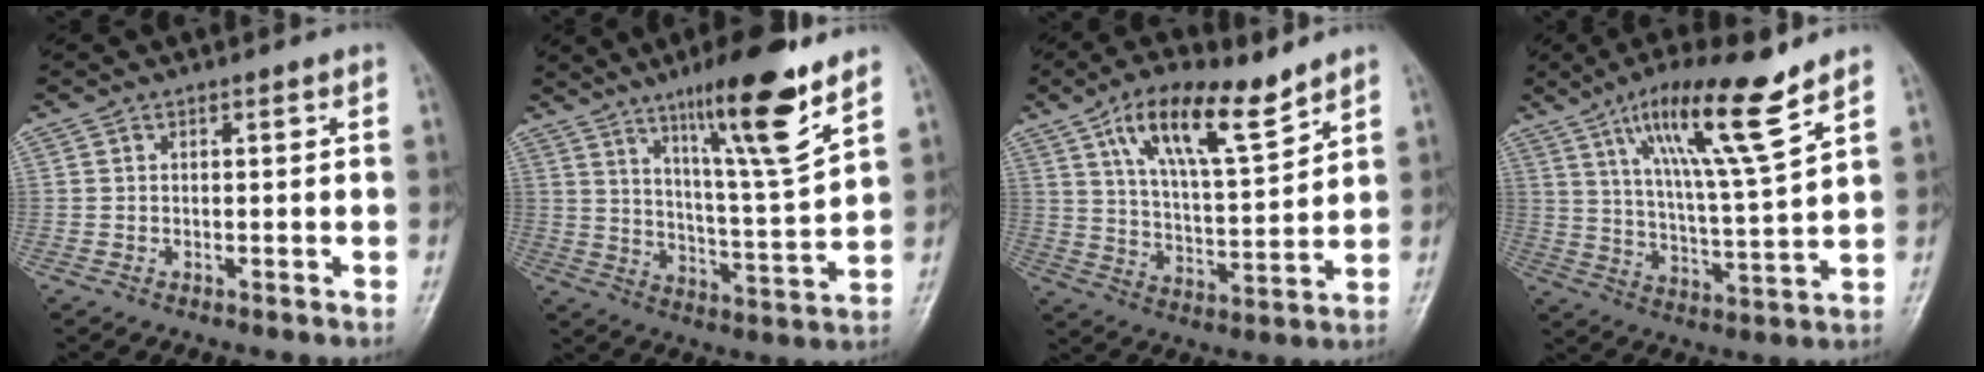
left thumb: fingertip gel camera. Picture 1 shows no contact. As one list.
[{"total": 15.8, "force": [10.0, 1.6, 12.2], "torque": [-0.187, -0.062, 0.165]}, {"total": 14.5, "force": [8.9, 4.9, 10.3], "torque": [-0.158, -0.042, 0.161]}, {"total": 15.3, "force": [9.5, 1.4, 11.9], "torque": [-0.208, -0.046, 0.170]}]